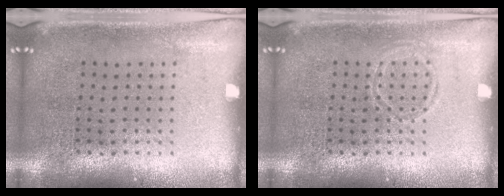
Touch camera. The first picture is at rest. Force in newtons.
{"total": 0.8, "press": 0.8, "slide": 0.1}